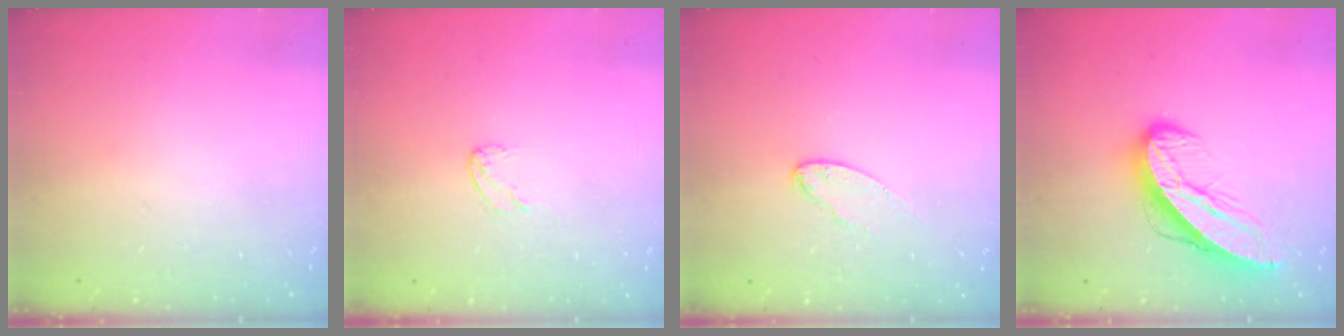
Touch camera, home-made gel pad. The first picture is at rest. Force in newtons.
{"total": 3.8, "press": 3.8, "slide": 0.3}
{"total": 5.4, "press": 5.4, "slide": 0.6}
{"total": 11.8, "press": 11.7, "slide": 1.1}